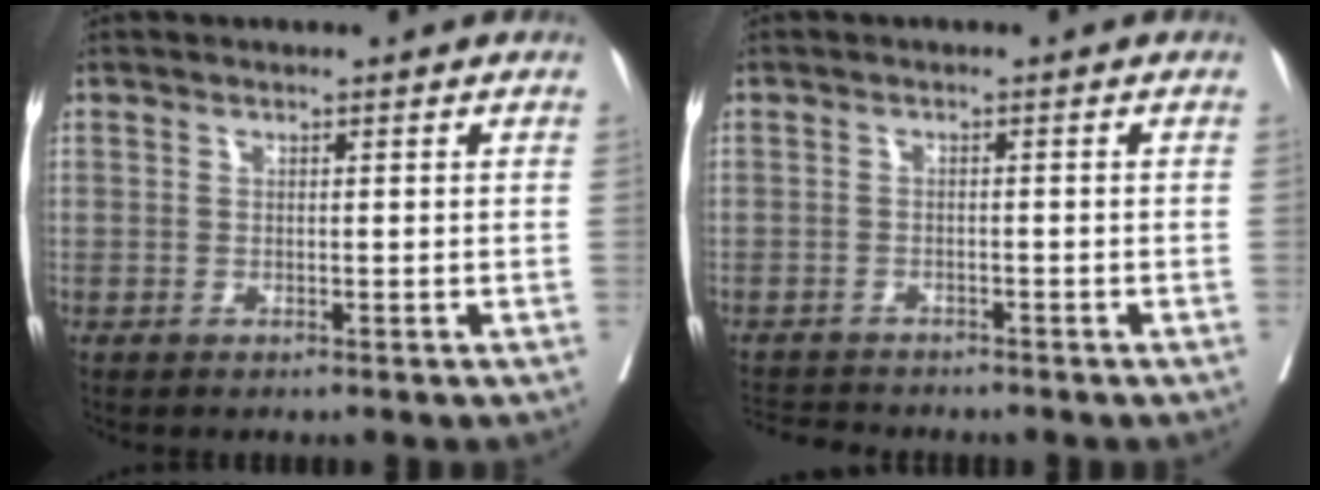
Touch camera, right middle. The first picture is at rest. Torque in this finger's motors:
{"motor_torque": [-0.21, -0.10, 0.04, 0.01]}